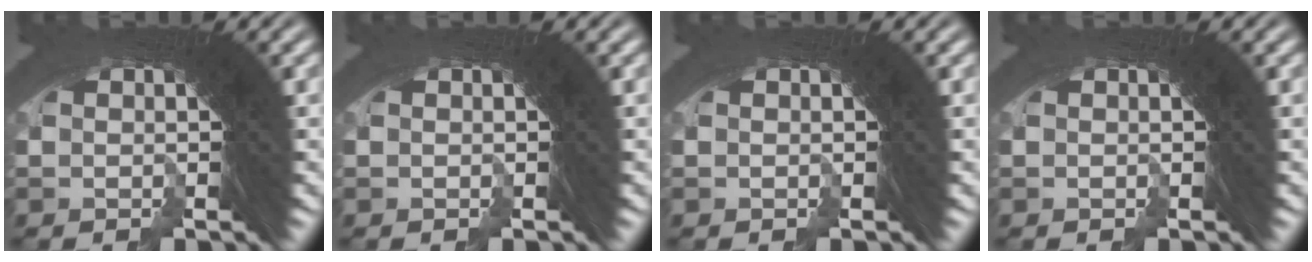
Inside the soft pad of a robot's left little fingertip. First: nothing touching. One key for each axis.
{"total": 0.0}
{"total": 0.0}
{"total": 0.0}